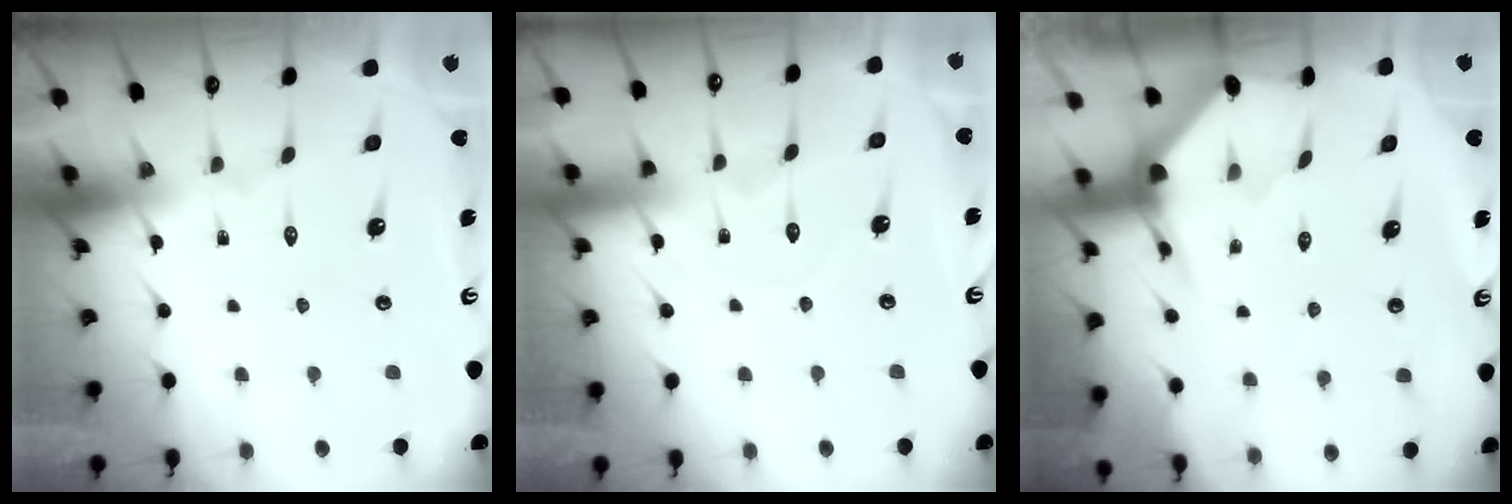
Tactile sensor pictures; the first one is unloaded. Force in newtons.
{"total": 5.2, "press": 5.1, "slide": 0.5}
{"total": 3.2, "press": 3.2, "slide": 0.3}